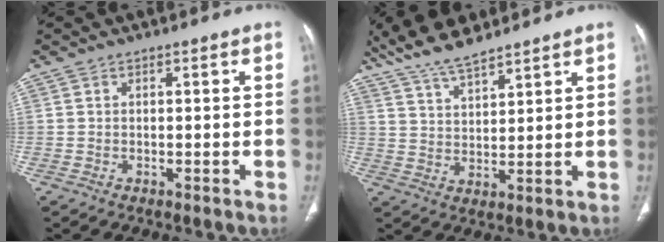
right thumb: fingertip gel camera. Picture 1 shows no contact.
{"total": 9.8, "force": [8.1, 2.4, 4.9], "torque": [-0.082, -0.032, 0.158]}